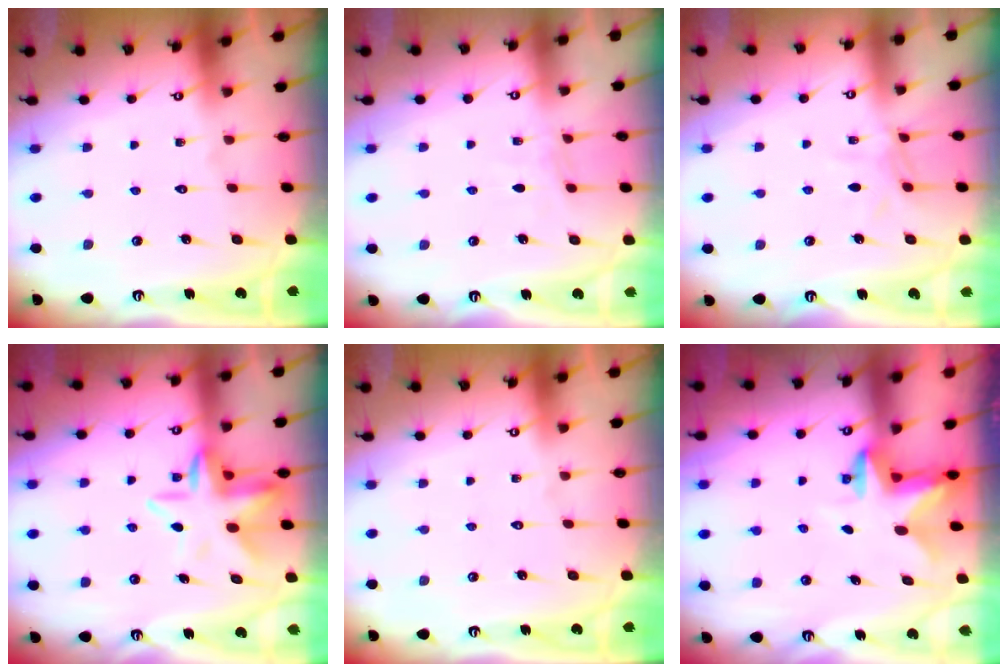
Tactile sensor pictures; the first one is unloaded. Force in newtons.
{"total": 2.9, "press": 2.9, "slide": 0.5}
{"total": 5.5, "press": 5.5, "slide": 0.5}
{"total": 9.9, "press": 9.6, "slide": 2.4}
{"total": 0.0}
{"total": 2.7, "press": 2.6, "slide": 0.5}